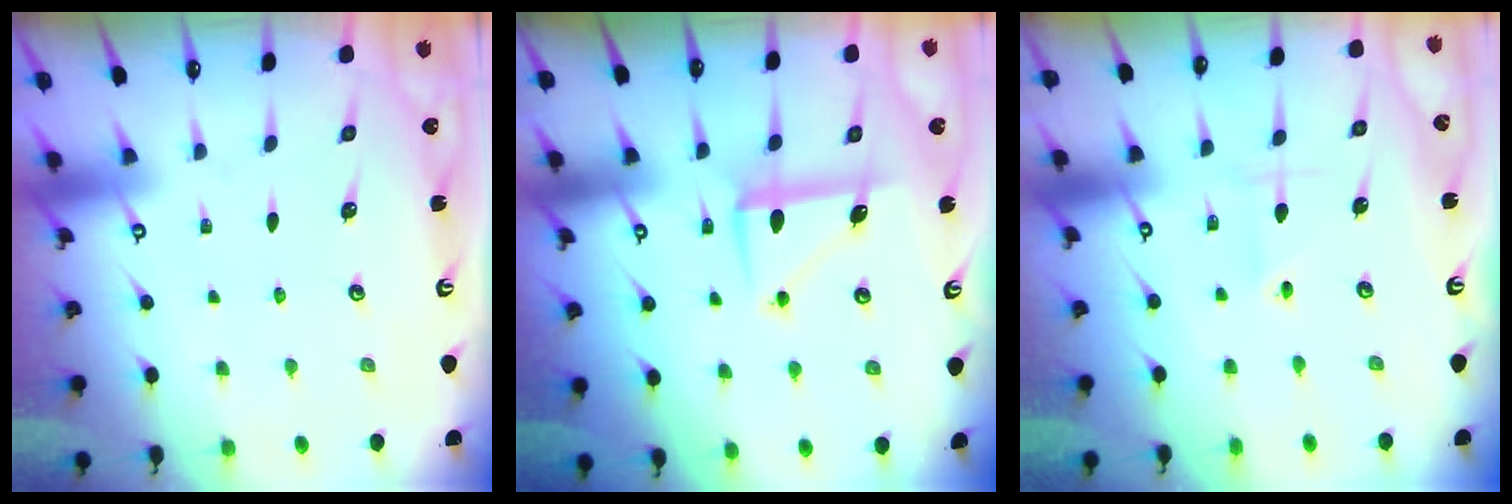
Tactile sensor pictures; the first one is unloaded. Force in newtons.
{"total": 7.7, "press": 7.6, "slide": 1.2}
{"total": 1.8, "press": 1.7, "slide": 0.6}